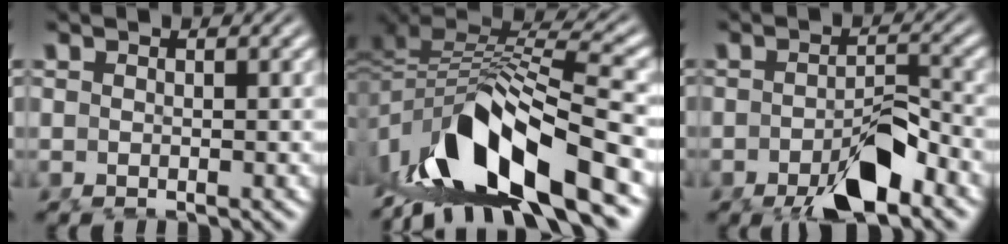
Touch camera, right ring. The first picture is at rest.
{"total": 13.6, "force": [-3.9, 7.4, 10.8], "torque": [-0.205, -0.030, -0.045]}
{"total": 5.2, "force": [-3.1, 1.5, 3.9], "torque": [-0.048, -0.011, -0.048]}